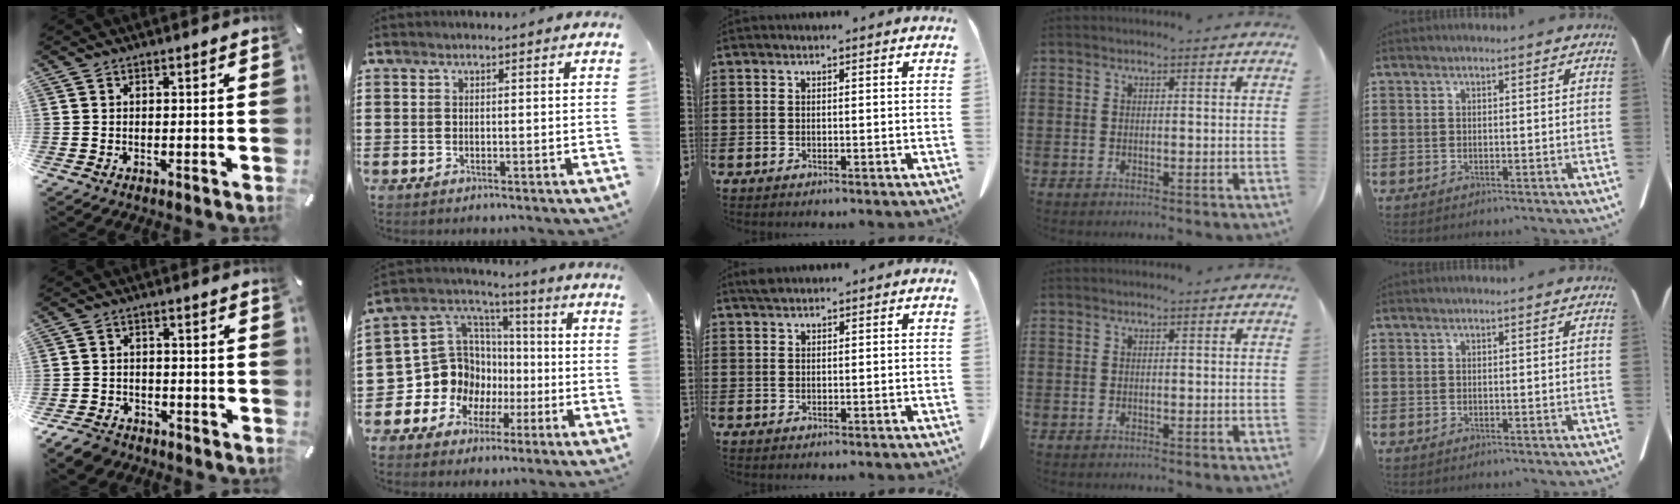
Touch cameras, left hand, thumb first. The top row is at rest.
{"thumb": {"total": 4.9, "force": [-3.9, 2.7, 1.2], "torque": [-0.035, 0.016, -0.080]}, "index": {"total": 12.1, "force": [-2.2, 11.4, 3.5], "torque": [-0.121, -0.014, -0.033]}, "middle": {"total": 1.2, "force": [1.1, 0.2, 0.4], "torque": [-0.011, -0.001, 0.022]}}